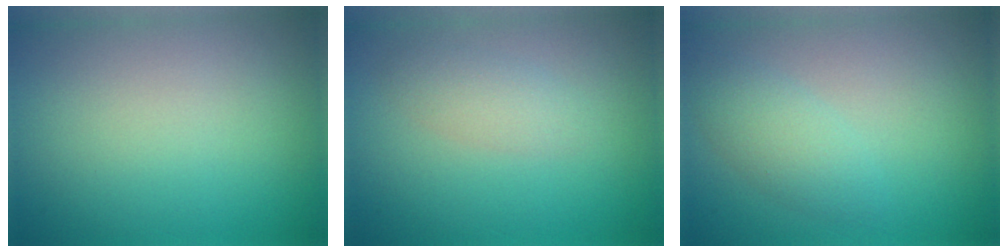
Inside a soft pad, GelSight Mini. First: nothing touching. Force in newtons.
{"total": 1.9, "press": 1.9, "slide": 0.1}
{"total": 1.7, "press": 1.7, "slide": 0.0}